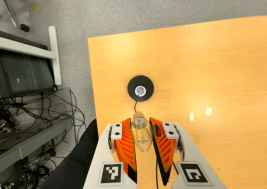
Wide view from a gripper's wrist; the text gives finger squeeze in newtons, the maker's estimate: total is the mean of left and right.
{"total": 19.2, "left": 21.5, "right": 16.8}